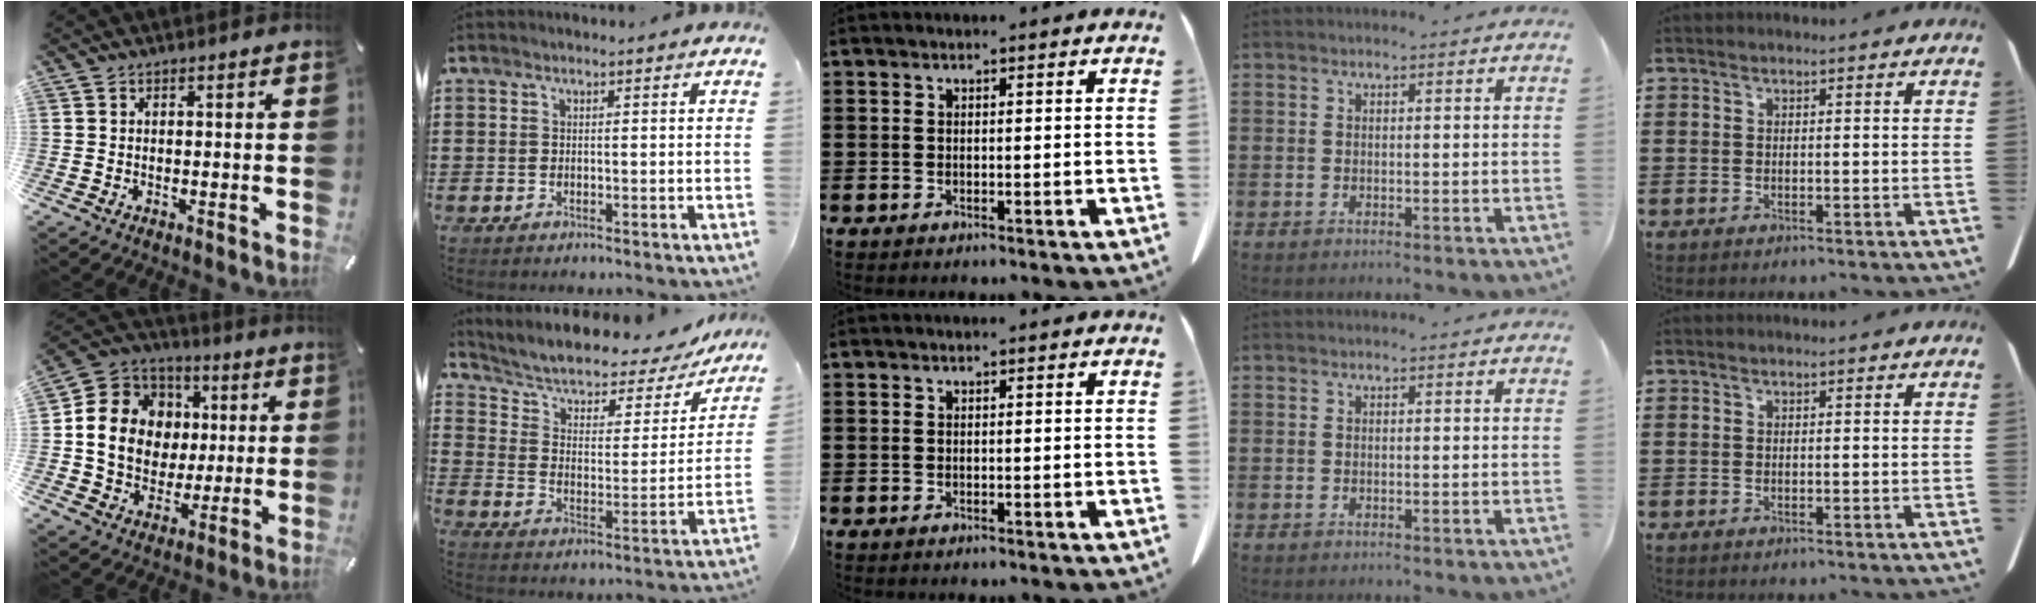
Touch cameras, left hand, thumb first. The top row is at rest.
{"thumb": {"total": 14.7, "force": [0.7, 13.5, 5.9], "torque": [-0.117, 0.005, 0.021]}, "index": {"total": 4.3, "force": [2.7, 2.5, 2.3], "torque": [-0.063, -0.020, 0.037]}}